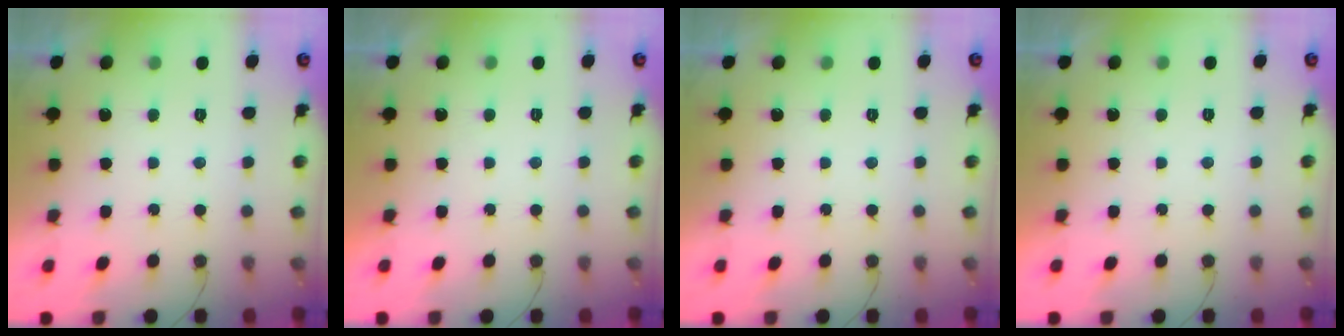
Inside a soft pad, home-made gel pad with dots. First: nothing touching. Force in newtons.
{"total": 1.9, "press": 1.9, "slide": 0.1}
{"total": 0.0}
{"total": 1.8, "press": 1.8, "slide": 0.0}